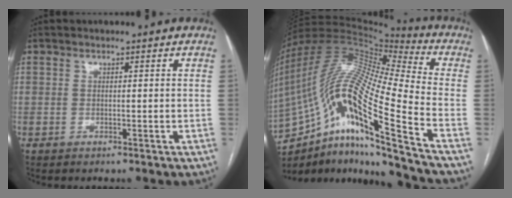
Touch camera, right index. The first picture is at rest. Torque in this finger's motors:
{"motor_torque": [1.53, -0.61, 0.48, 0.21]}